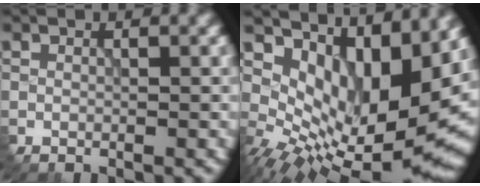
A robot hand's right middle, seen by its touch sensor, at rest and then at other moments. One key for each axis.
{"total": 12.7, "fx": 3.1, "fy": 6.4, "fz": 10.5, "tx": -0.167, "ty": -0.018, "tz": 0.080}